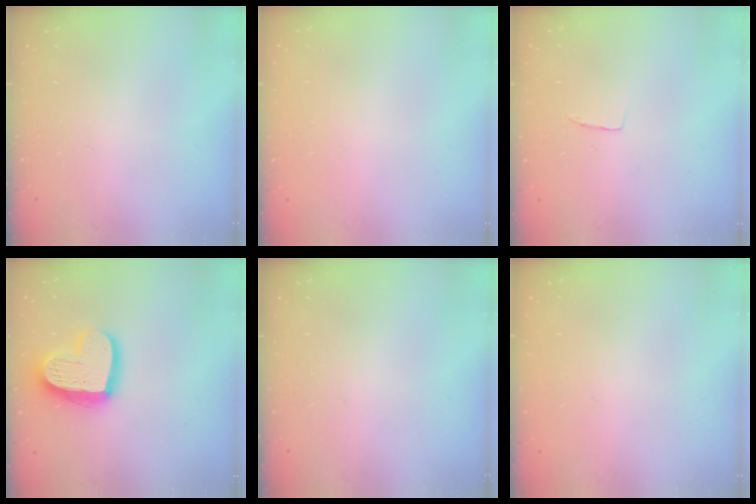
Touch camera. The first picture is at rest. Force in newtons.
{"total": 0.0}
{"total": 3.1, "press": 3.1, "slide": 0.1}
{"total": 20.0, "press": 20.0, "slide": 1.7}
{"total": 0.0}
{"total": 0.0}